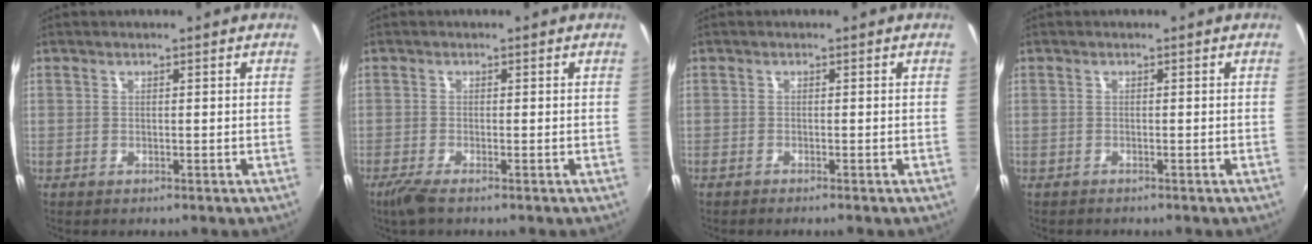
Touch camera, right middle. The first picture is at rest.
{"total": 3.6, "force": [-2.7, 0.1, 2.4], "torque": [-0.063, -0.011, -0.057]}
{"total": 0.6, "force": [-0.6, 0.0, 0.2], "torque": [-0.003, -0.003, -0.013]}
{"total": 0.6, "force": [-0.5, 0.3, 0.0], "torque": [-0.001, 0.001, -0.006]}